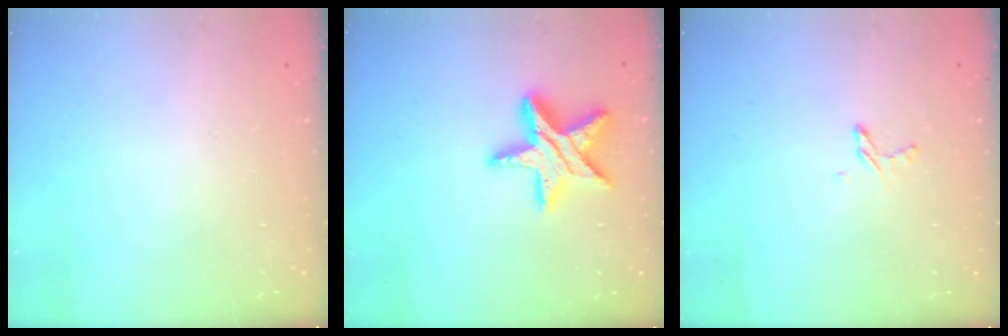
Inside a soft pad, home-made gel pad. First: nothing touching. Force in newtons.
{"total": 15.3, "press": 15.3, "slide": 1.0}
{"total": 3.8, "press": 3.8, "slide": 0.3}